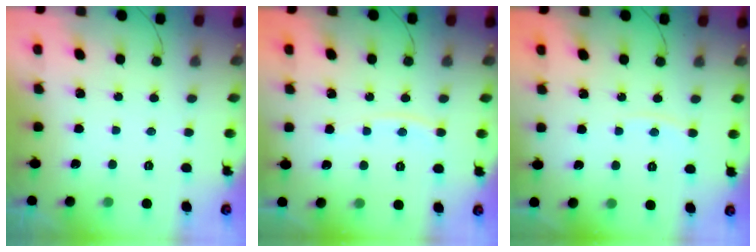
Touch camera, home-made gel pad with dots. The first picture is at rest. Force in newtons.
{"total": 5.1, "press": 5.1, "slide": 0.6}
{"total": 2.7, "press": 2.7, "slide": 0.4}